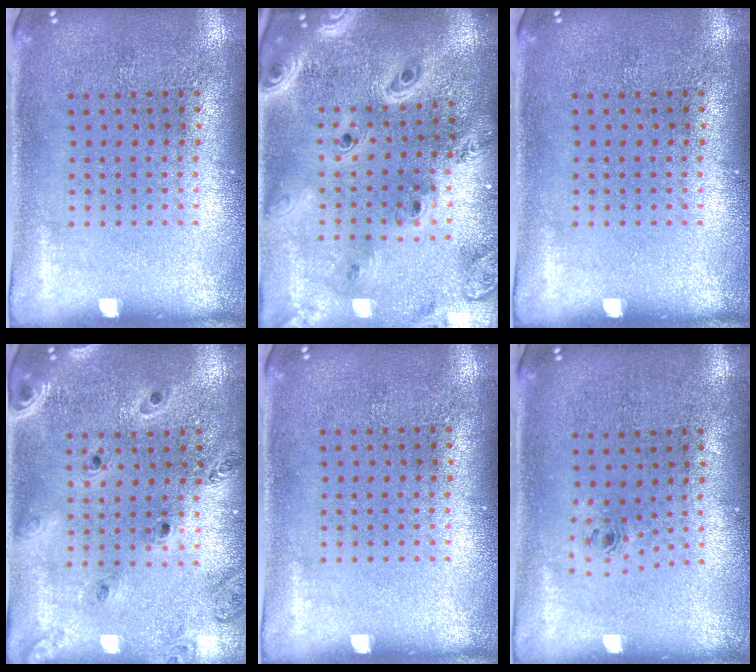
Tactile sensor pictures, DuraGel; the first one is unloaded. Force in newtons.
{"total": 3.7, "press": 2.8, "slide": 2.4}
{"total": 0.0}
{"total": 0.9, "press": 0.9, "slide": 0.1}
{"total": 0.0}
{"total": 0.7, "press": 0.3, "slide": 0.7}